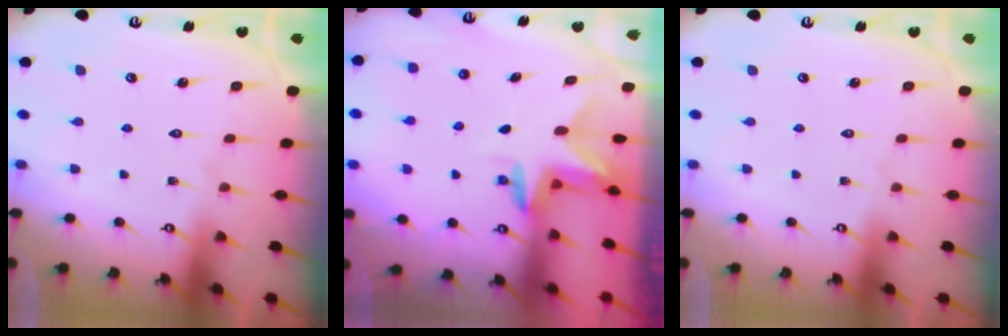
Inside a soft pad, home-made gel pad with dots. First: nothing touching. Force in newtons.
{"total": 2.9, "press": 2.9, "slide": 0.1}
{"total": 0.0}